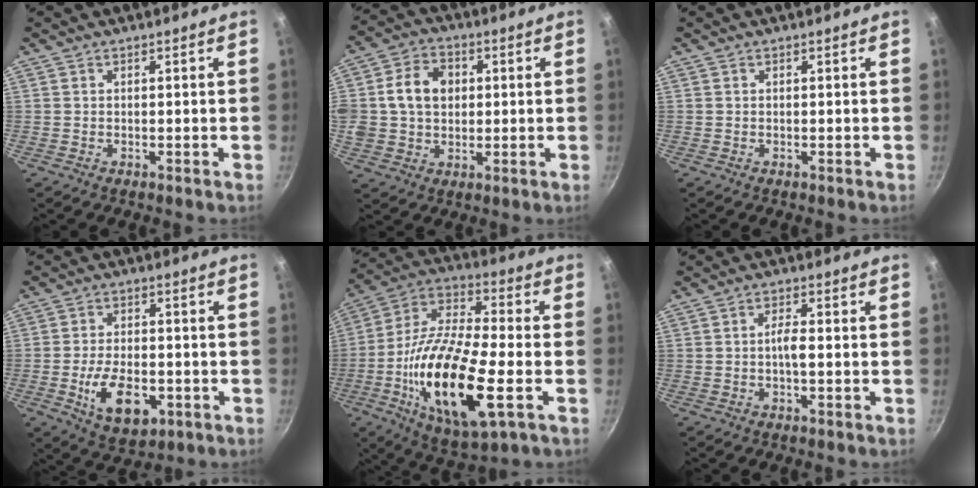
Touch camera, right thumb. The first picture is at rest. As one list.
[{"total": 11.8, "force": [1.9, 9.3, 7.0], "torque": [-0.114, 0.011, 0.024]}, {"total": 0.0}, {"total": 11.2, "force": [-3.4, 6.4, 8.6], "torque": [-0.135, 0.007, -0.046]}, {"total": 23.5, "force": [-5.8, 8.3, 21.2], "torque": [-0.407, 0.015, -0.114]}, {"total": 2.7, "force": [-0.5, 0.7, 2.5], "torque": [-0.052, 0.010, -0.010]}]